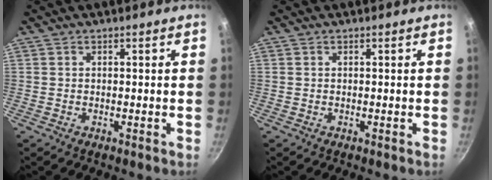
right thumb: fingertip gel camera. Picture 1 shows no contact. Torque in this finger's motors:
{"motor_torque": [-0.09, 0.18, -0.01, 0.00, 0.00]}